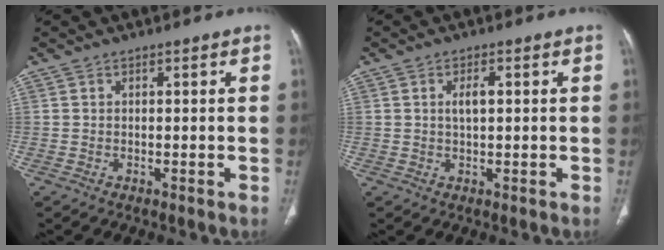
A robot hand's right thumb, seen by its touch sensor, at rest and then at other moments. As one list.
[{"total": 2.7, "force": [0.5, 1.1, 2.4], "torque": [-0.043, 0.002, 0.009]}]